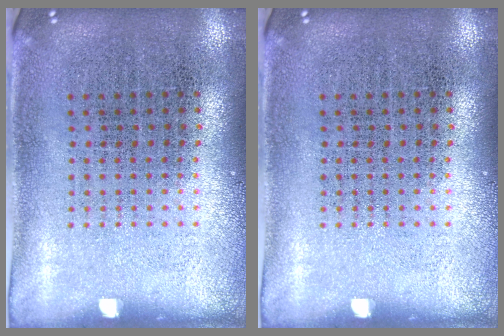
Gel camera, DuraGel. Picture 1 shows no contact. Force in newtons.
{"total": 0.0}